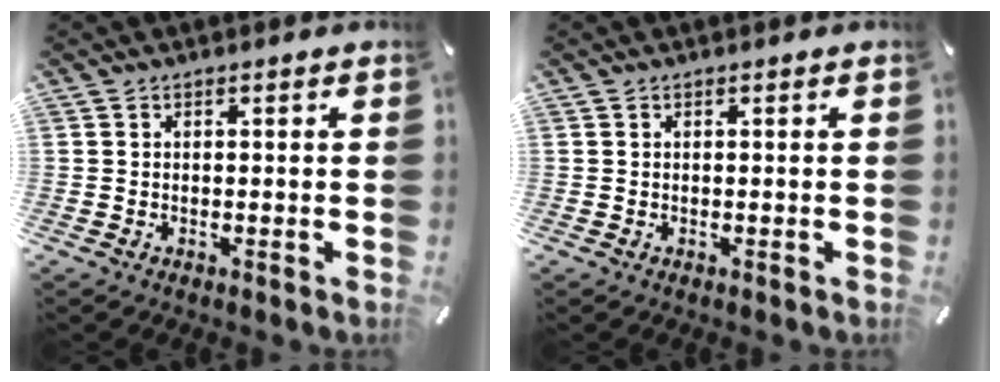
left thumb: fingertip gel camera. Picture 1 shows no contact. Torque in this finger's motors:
{"motor_torque": [0.00, 0.00, 0.00, 0.00, 0.00]}